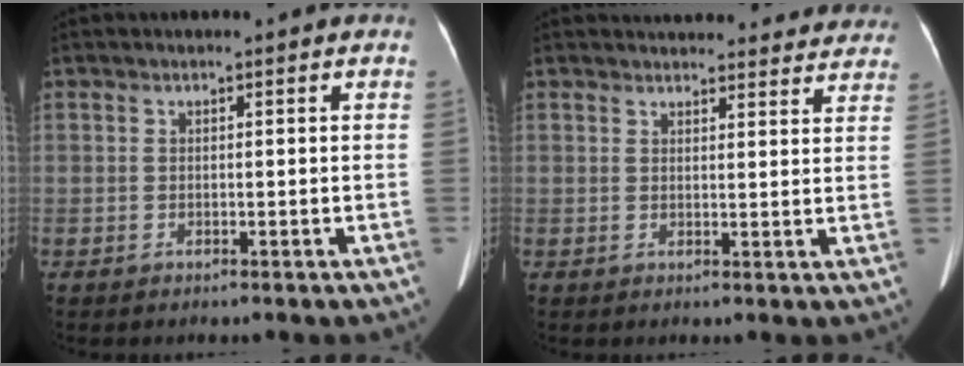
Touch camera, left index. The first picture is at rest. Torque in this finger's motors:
{"motor_torque": [-0.05, -0.42, -0.02, -0.03]}